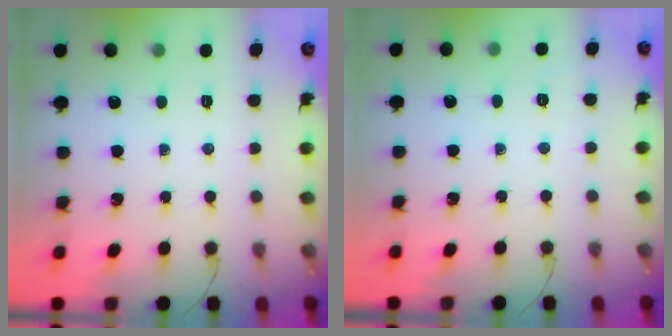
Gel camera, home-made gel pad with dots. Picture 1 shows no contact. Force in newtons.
{"total": 4.7, "press": 4.5, "slide": 1.2}